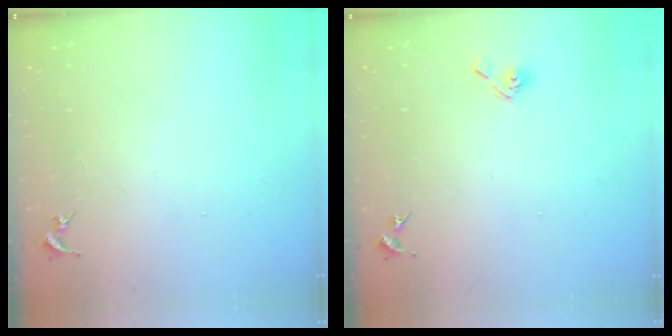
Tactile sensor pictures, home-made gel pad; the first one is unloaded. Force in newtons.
{"total": 5.3, "press": 4.9, "slide": 2.0}